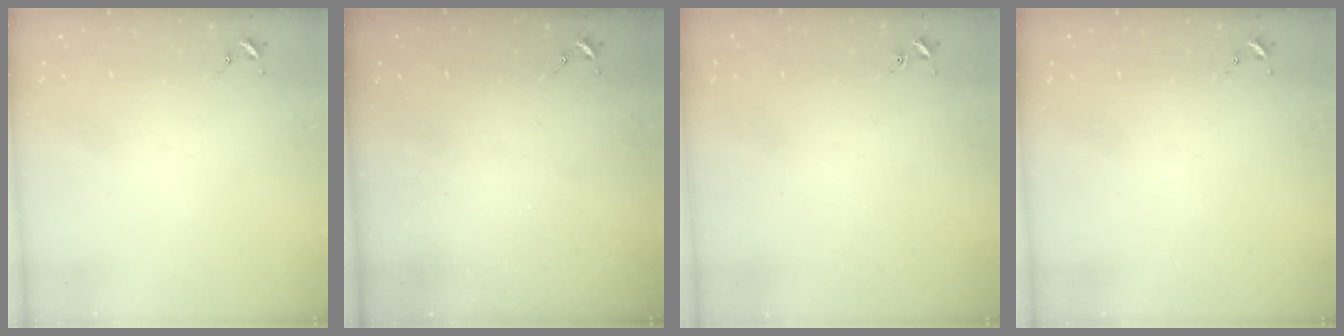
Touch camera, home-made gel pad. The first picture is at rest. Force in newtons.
{"total": 0.0}
{"total": 0.9, "press": 0.9, "slide": 0.2}
{"total": 0.0}